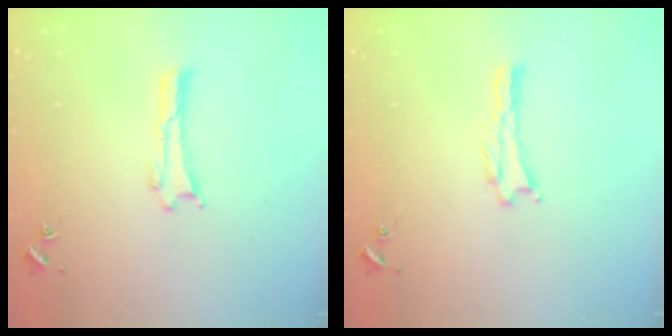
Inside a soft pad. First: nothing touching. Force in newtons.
{"total": 0.0}